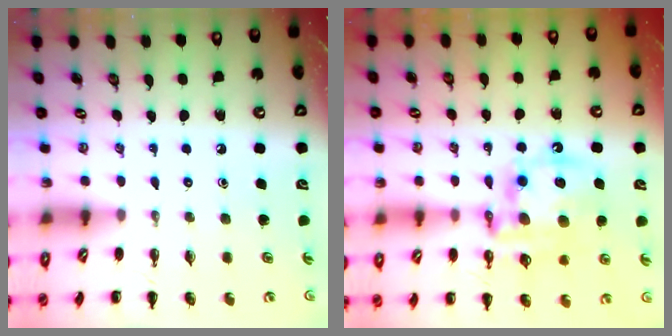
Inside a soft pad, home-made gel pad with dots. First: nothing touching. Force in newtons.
{"total": 15.3, "press": 14.9, "slide": 3.3}